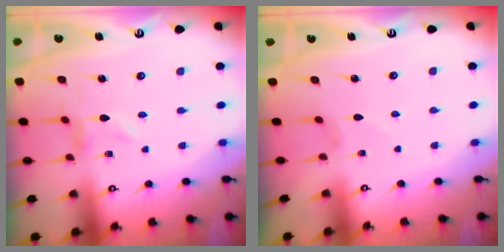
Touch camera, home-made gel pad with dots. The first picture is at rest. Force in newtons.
{"total": 0.0}